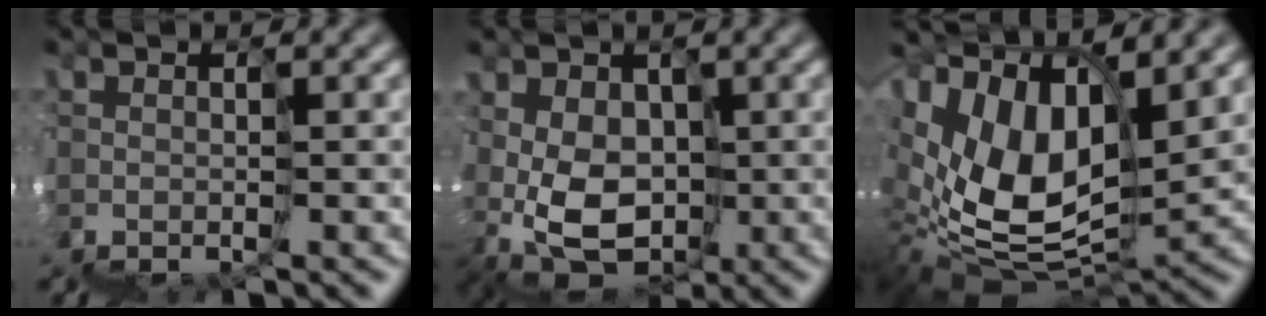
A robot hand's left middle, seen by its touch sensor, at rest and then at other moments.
{"total": 3.0, "force": [0.7, 2.5, 1.6], "torque": [-0.025, 0.020, 0.011]}
{"total": 9.0, "force": [5.0, 3.8, 6.4], "torque": [-0.127, 0.033, 0.081]}